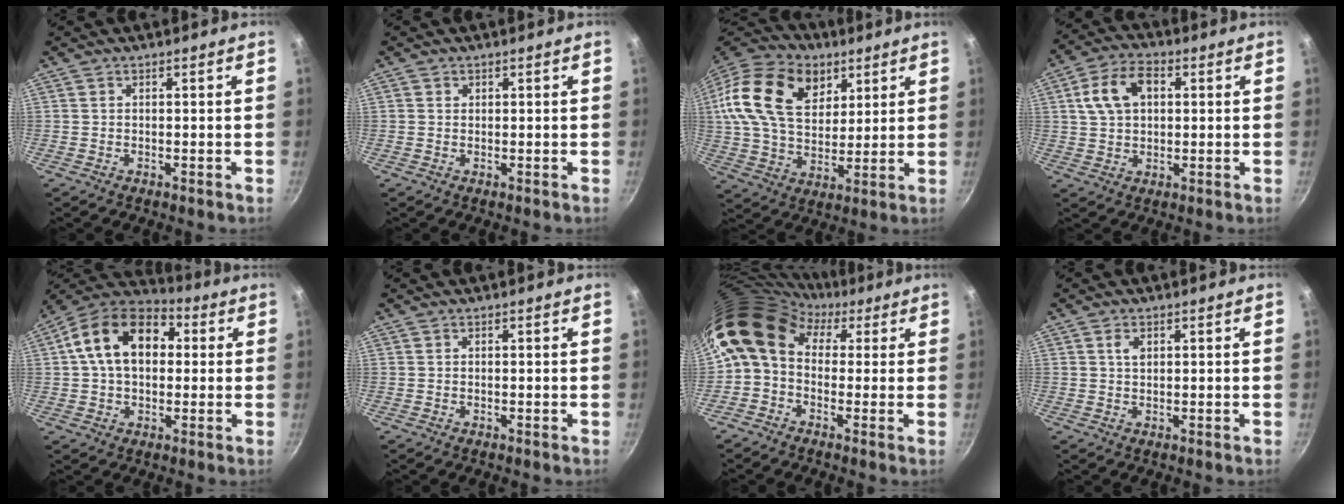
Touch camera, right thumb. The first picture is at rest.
{"total": 0.7, "force": [0.3, 0.6, 0.1], "torque": [0.001, 0.003, 0.003]}
{"total": 24.8, "force": [9.4, 16.8, 15.6], "torque": [-0.290, 0.004, 0.162]}
{"total": 9.9, "force": [2.4, 6.7, 6.9], "torque": [-0.112, 0.016, 0.036]}
{"total": 16.3, "force": [2.8, 11.1, 11.5], "torque": [-0.161, 0.030, 0.026]}
{"total": 0.0}
{"total": 13.4, "force": [2.6, 10.3, 8.2], "torque": [-0.148, 0.032, 0.020]}
{"total": 2.0, "force": [0.8, 1.2, 1.4], "torque": [-0.021, -0.002, 0.013]}